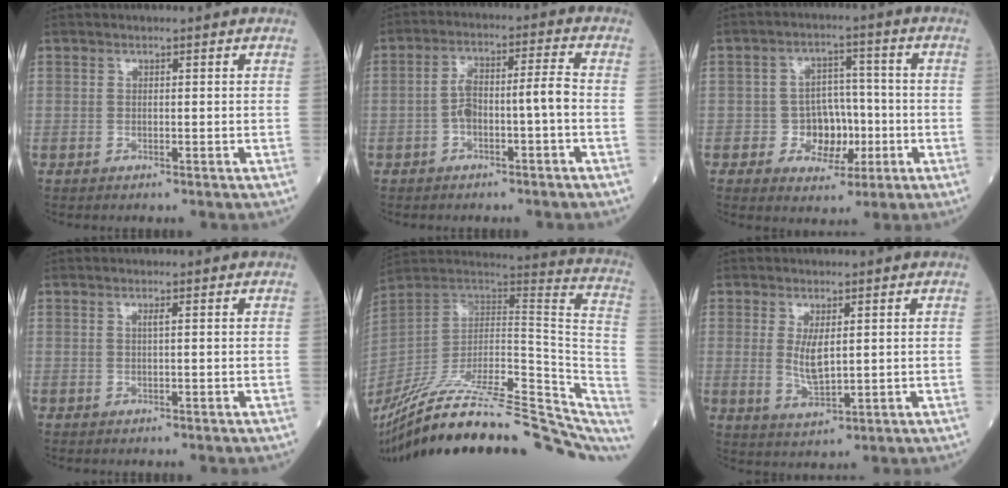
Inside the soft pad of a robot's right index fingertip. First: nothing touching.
{"total": 6.6, "force": [-1.5, 1.3, 6.3], "torque": [-0.120, 0.030, -0.026]}
{"total": 6.7, "force": [-1.6, 5.3, 3.8], "torque": [-0.047, 0.020, -0.021]}
{"total": 0.8, "force": [0.3, -0.1, 0.7], "torque": [-0.014, 0.000, 0.005]}
{"total": 35.7, "force": [-29.0, 7.8, 19.4], "torque": [-0.264, -0.035, -0.420]}
{"total": 4.7, "force": [0.8, 1.4, 4.5], "torque": [-0.083, -0.011, 0.022]}